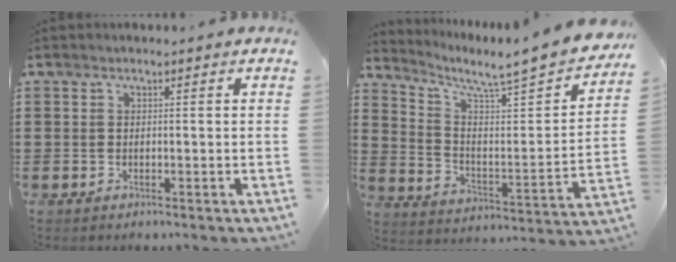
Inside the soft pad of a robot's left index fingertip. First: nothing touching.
{"total": 5.4, "force": [4.6, 0.2, 2.8], "torque": [-0.072, -0.050, 0.065]}